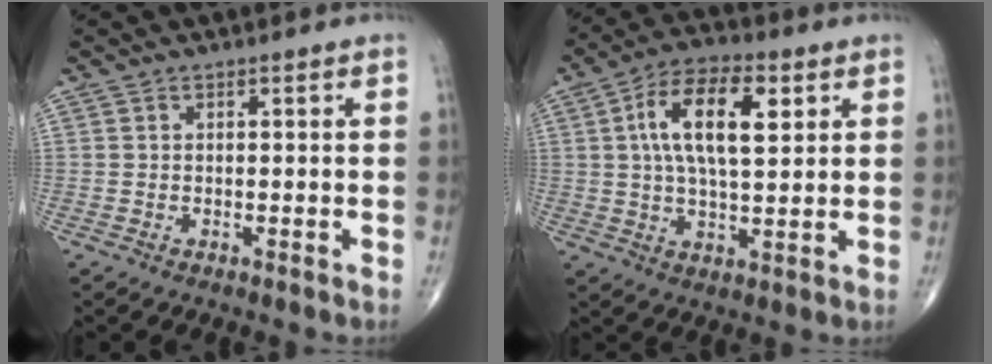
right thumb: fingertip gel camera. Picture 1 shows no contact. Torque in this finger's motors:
{"motor_torque": [-0.22, 0.96, 0.53, 0.26, 0.39]}